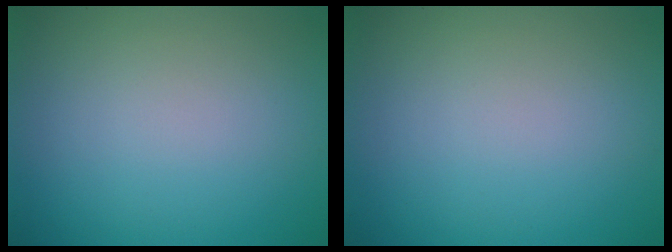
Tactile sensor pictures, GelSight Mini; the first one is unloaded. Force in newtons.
{"total": 0.0}